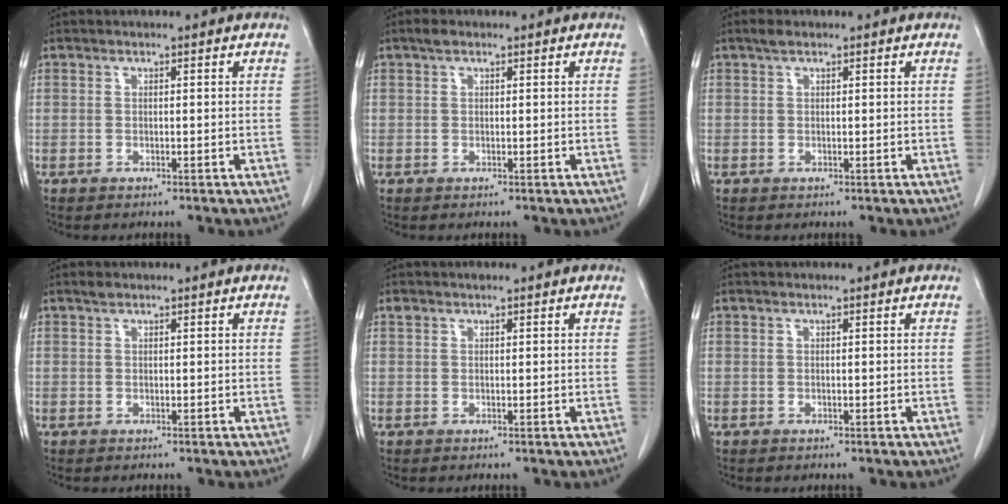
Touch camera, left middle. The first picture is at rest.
{"total": 1.1, "force": [0.7, 0.5, 0.5], "torque": [-0.011, 0.008, 0.011]}
{"total": 1.2, "force": [0.9, 0.4, 0.6], "torque": [-0.014, 0.009, 0.015]}
{"total": 0.7, "force": [0.6, 0.3, 0.2], "torque": [-0.007, 0.004, 0.011]}
{"total": 0.8, "force": [0.6, 0.4, 0.4], "torque": [-0.011, 0.017, 0.013]}
{"total": 0.0}